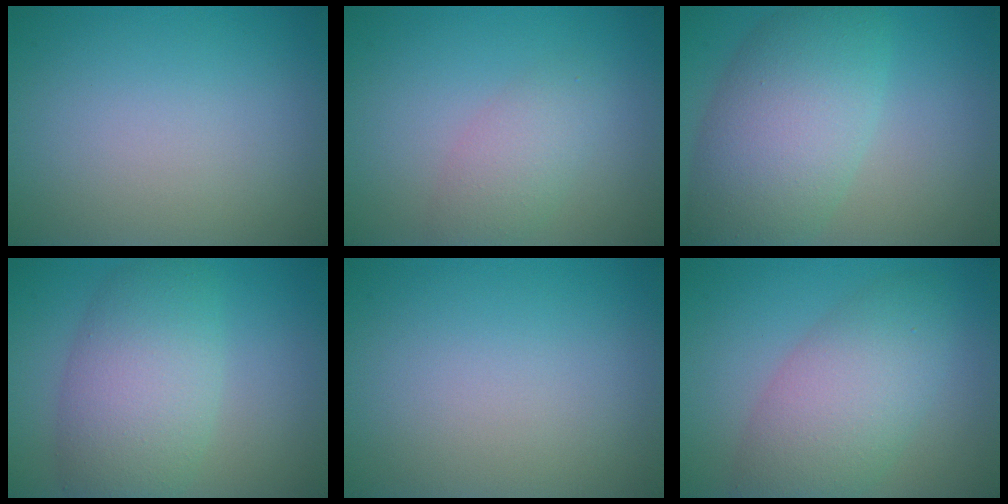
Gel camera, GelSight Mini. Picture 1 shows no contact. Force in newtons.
{"total": 2.7, "press": 2.7, "slide": 0.1}
{"total": 8.4, "press": 8.3, "slide": 0.1}
{"total": 7.0, "press": 7.0, "slide": 0.2}
{"total": 0.0}
{"total": 6.1, "press": 6.1, "slide": 0.3}